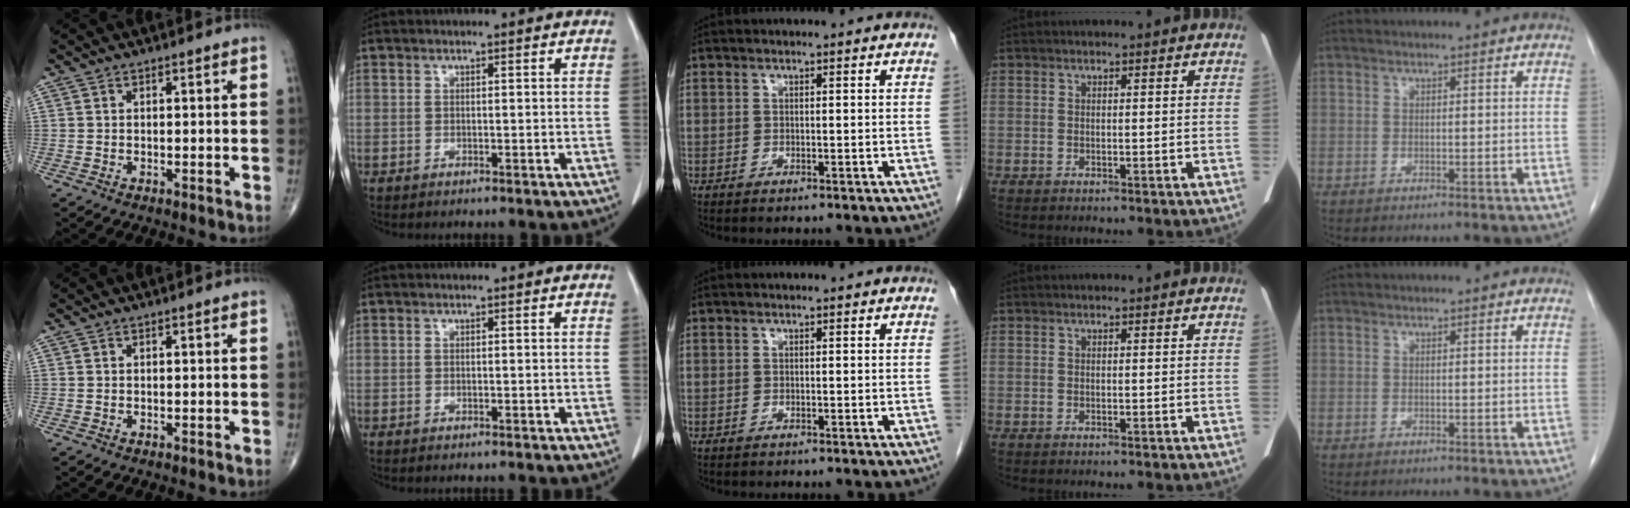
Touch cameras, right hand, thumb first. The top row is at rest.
{}